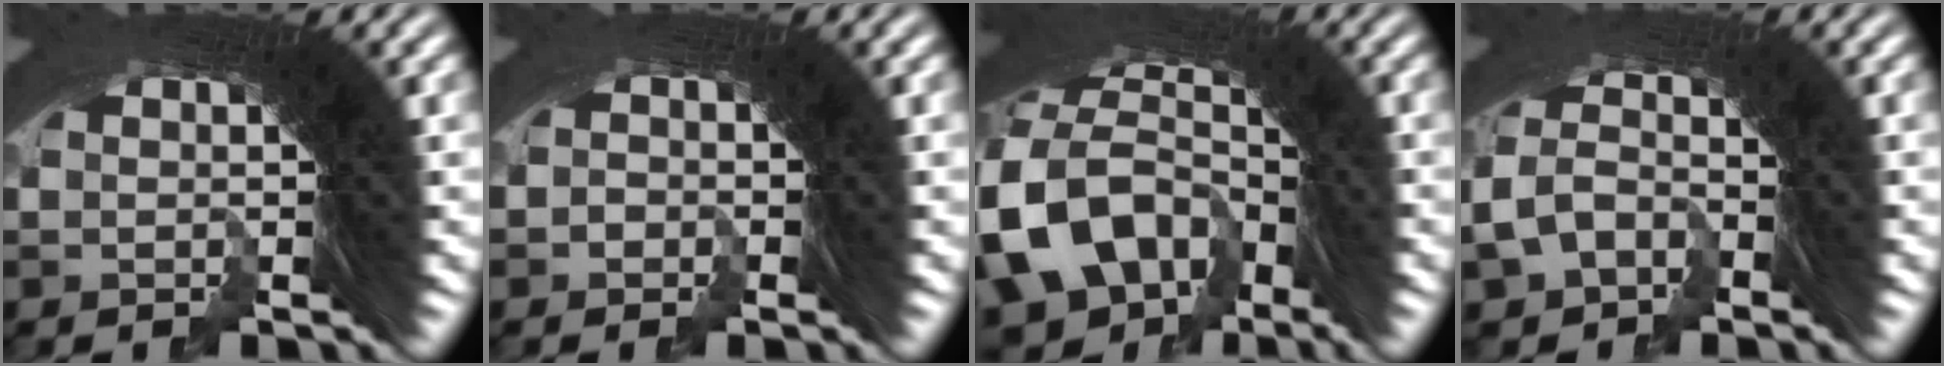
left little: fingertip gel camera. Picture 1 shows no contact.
{"total": 3.3, "force": [-2.3, -0.3, -2.3], "torque": [0.030, -0.025, -0.027]}
{"total": 11.5, "force": [-5.0, 9.3, 4.6], "torque": [-0.113, -0.049, -0.081]}
{"total": 4.9, "force": [-3.6, 3.3, -0.2], "torque": [0.002, -0.018, -0.061]}